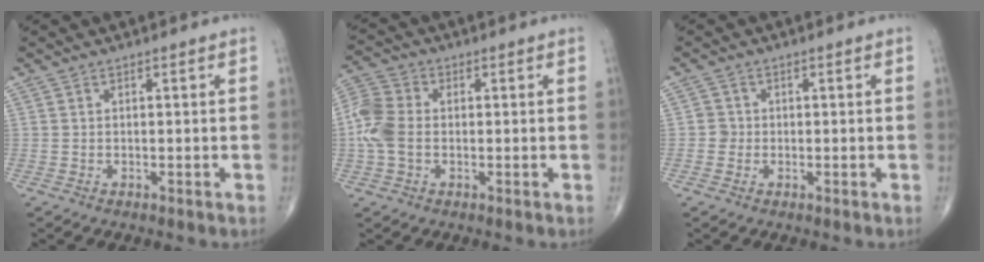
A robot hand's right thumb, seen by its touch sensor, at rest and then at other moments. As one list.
[{"total": 8.1, "force": [-0.5, 5.6, 5.9], "torque": [-0.150, 0.020, -0.017]}, {"total": 1.8, "force": [-0.3, 1.8, 0.2], "torque": [0.008, 0.008, -0.010]}]